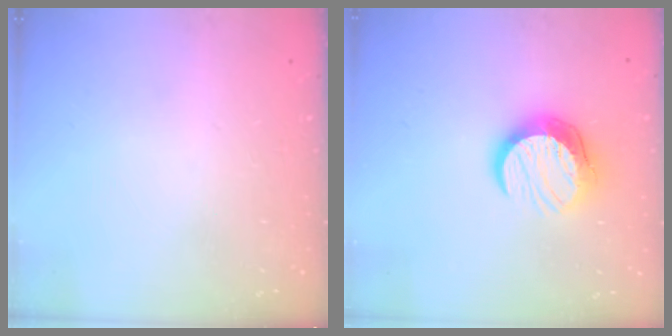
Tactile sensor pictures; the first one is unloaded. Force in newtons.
{"total": 12.3, "press": 12.2, "slide": 0.9}